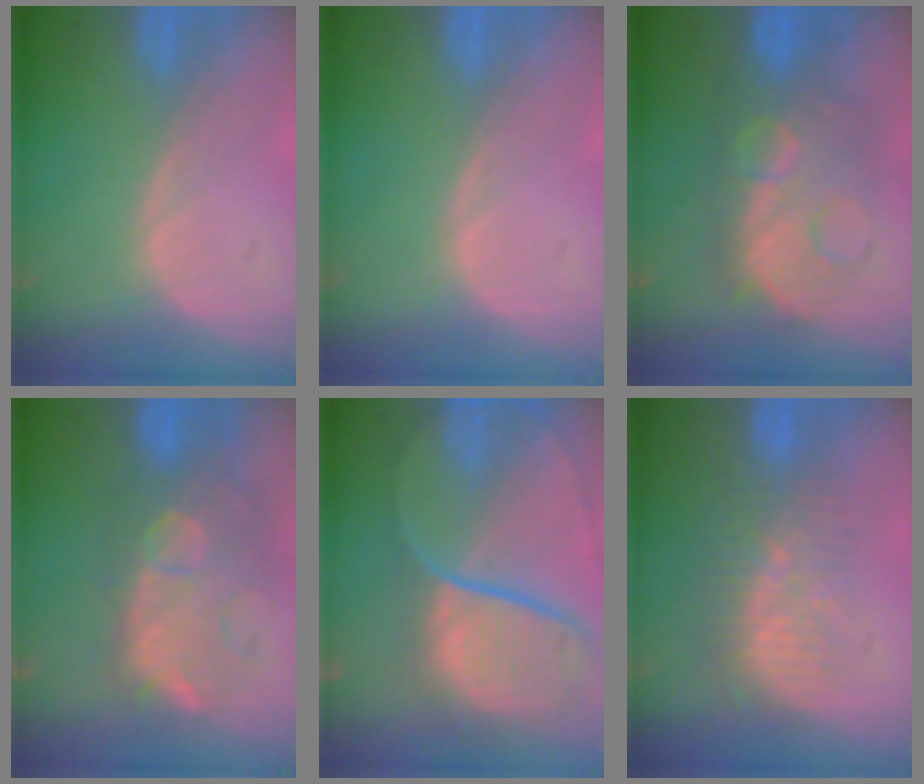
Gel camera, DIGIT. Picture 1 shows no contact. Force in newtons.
{"total": 0.0}
{"total": 9.5, "press": 9.5, "slide": 0.4}
{"total": 11.1, "press": 10.3, "slide": 4.1}
{"total": 11.4, "press": 9.4, "slide": 6.4}
{"total": 8.5, "press": 7.4, "slide": 4.1}